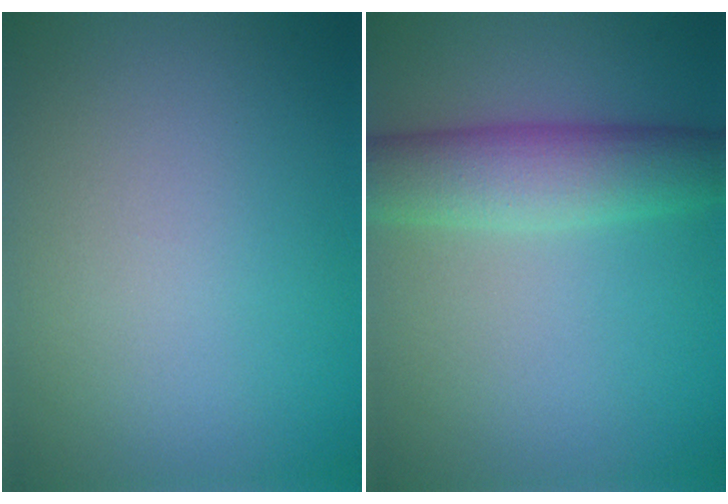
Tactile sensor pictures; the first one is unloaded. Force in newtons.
{"total": 5.4, "press": 5.4, "slide": 0.1}